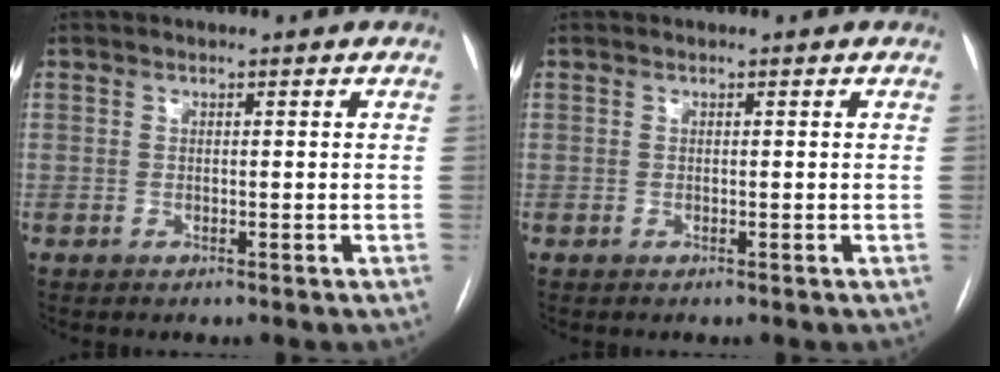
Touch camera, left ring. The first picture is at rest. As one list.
[{"total": 0.0}]